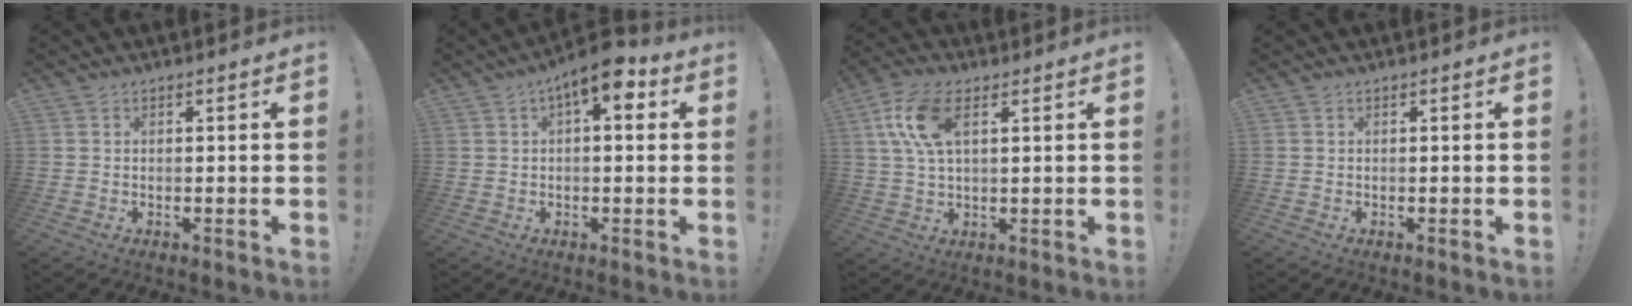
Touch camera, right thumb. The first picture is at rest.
{"total": 7.8, "force": [3.2, 2.7, 6.6], "torque": [-0.098, -0.014, 0.049]}
{"total": 11.2, "force": [3.7, 5.4, 9.1], "torque": [-0.186, -0.001, 0.070]}
{"total": 0.0}